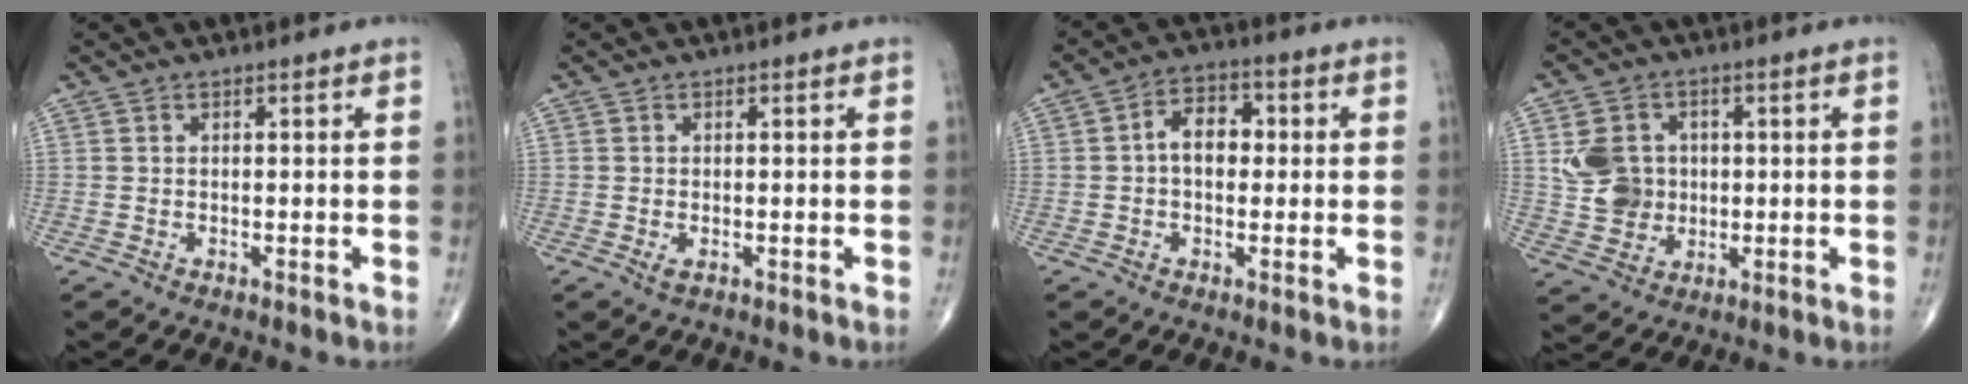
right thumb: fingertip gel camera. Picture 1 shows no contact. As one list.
[{"total": 1.1, "force": [-0.3, 0.5, 0.9], "torque": [-0.020, -0.004, -0.005]}, {"total": 6.6, "force": [0.3, 4.5, 4.8], "torque": [-0.062, 0.020, -0.005]}, {"total": 8.8, "force": [1.1, 7.7, 4.2], "torque": [-0.053, -0.002, 0.025]}]